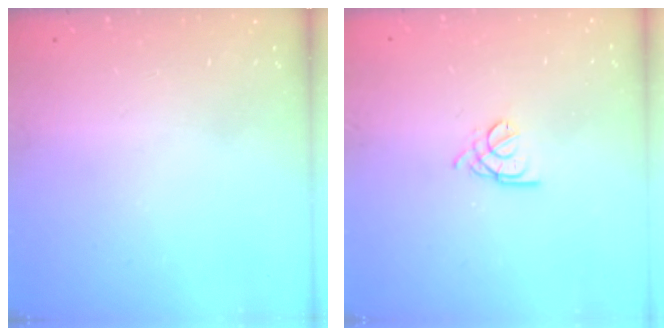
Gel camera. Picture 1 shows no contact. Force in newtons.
{"total": 2.8, "press": 2.7, "slide": 0.5}